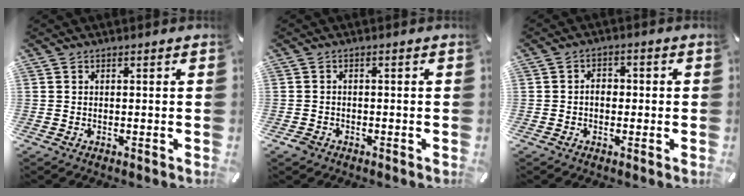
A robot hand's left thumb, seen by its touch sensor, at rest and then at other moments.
{"total": 1.7, "force": [-1.1, 1.3, 0.5], "torque": [-0.008, 0.004, -0.022]}
{"total": 3.2, "force": [-0.6, 2.3, 2.2], "torque": [-0.034, 0.004, -0.014]}